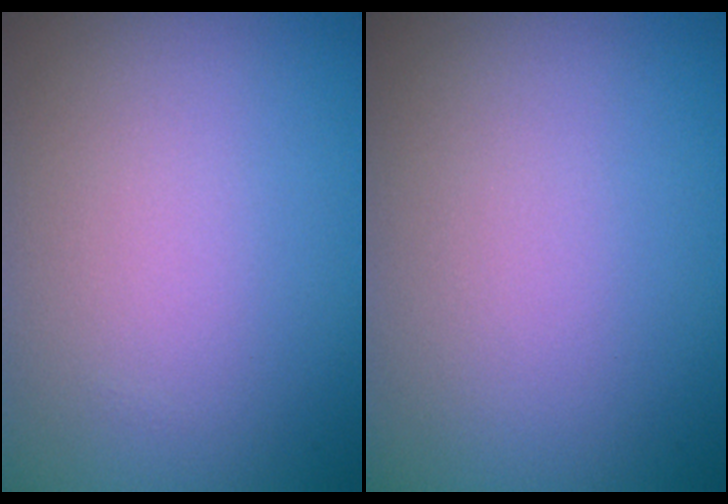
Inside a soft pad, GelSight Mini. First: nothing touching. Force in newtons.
{"total": 0.0}